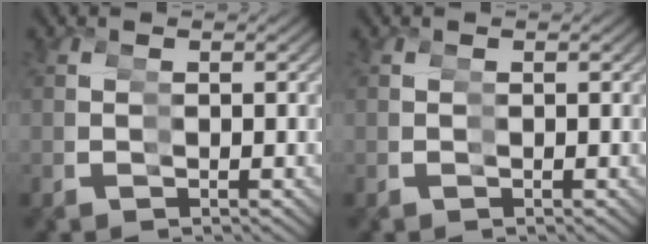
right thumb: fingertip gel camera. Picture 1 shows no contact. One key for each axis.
{"total": 0.0}